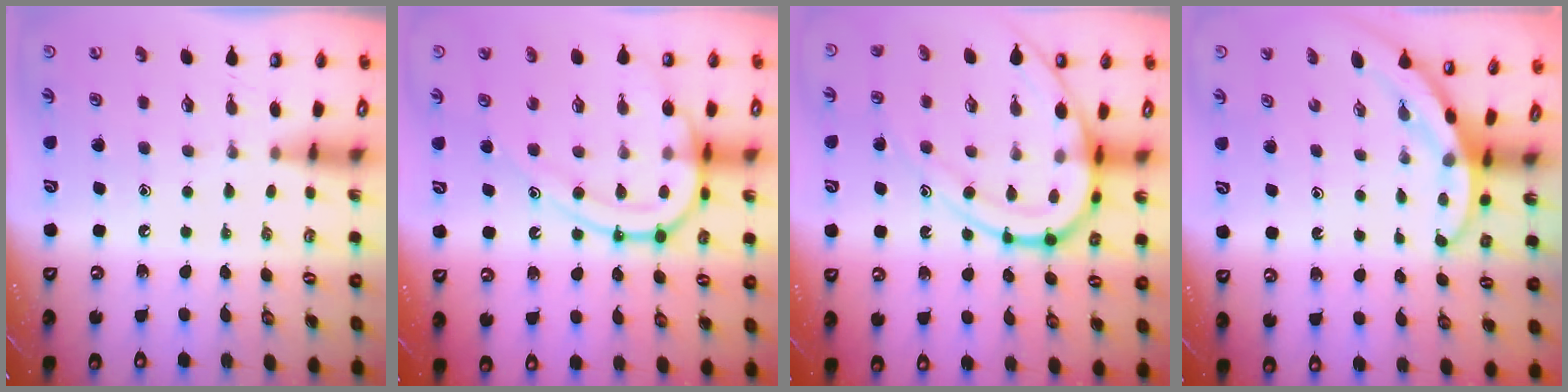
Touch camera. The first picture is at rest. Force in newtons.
{"total": 15.1, "press": 15.0, "slide": 1.6}
{"total": 15.9, "press": 15.8, "slide": 1.6}
{"total": 3.2, "press": 3.2, "slide": 0.1}